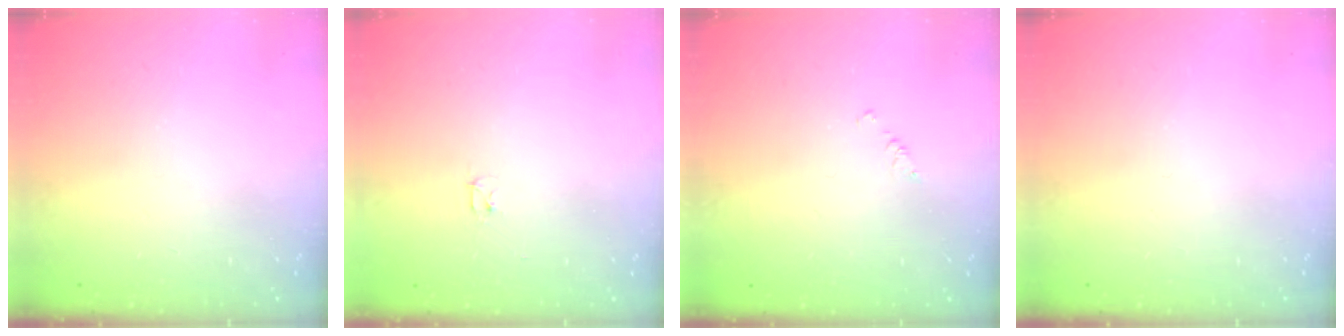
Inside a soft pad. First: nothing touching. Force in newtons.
{"total": 2.4, "press": 2.3, "slide": 0.4}
{"total": 1.2, "press": 1.2, "slide": 0.2}
{"total": 0.0}